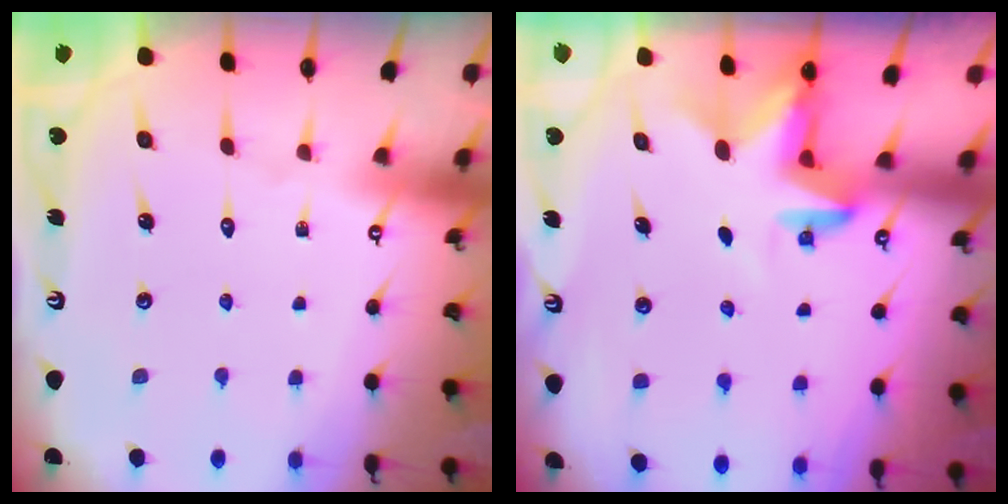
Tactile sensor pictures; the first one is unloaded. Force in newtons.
{"total": 3.4, "press": 3.4, "slide": 0.1}